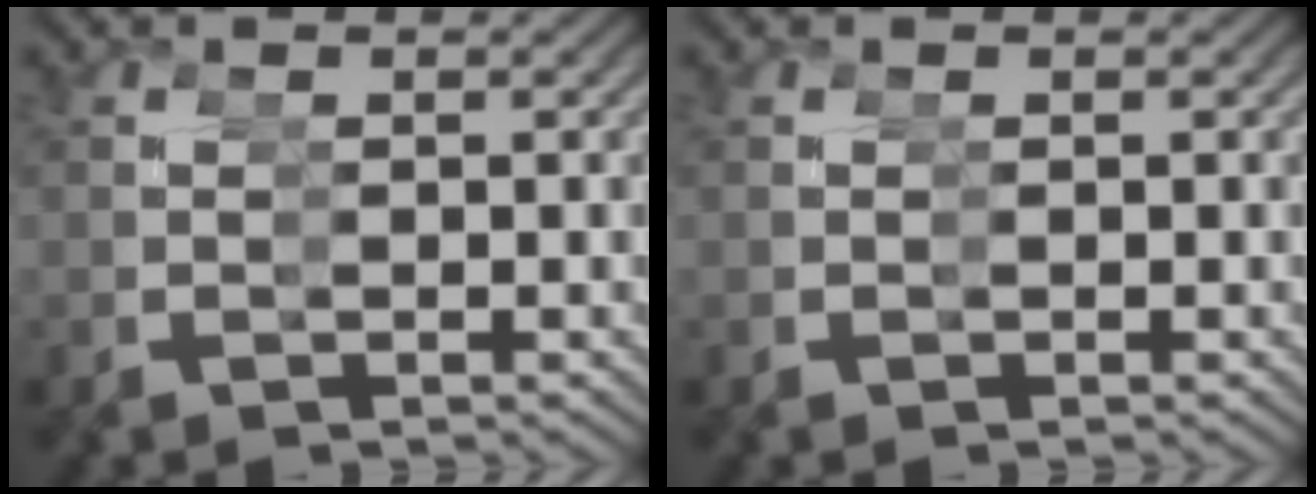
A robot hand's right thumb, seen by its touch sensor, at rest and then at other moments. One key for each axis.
{"total": 0.0}